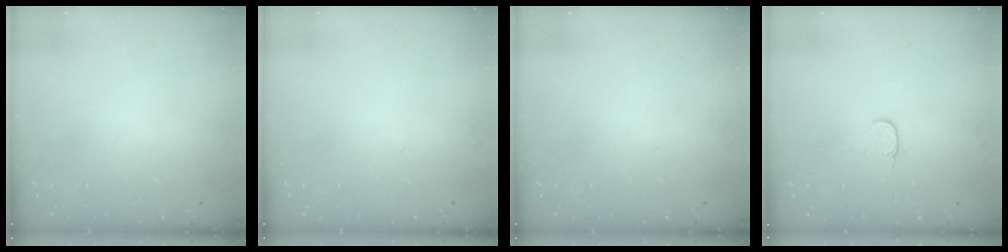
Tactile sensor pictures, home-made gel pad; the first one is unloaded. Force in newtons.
{"total": 0.0}
{"total": 0.0}
{"total": 3.8, "press": 3.8, "slide": 0.4}